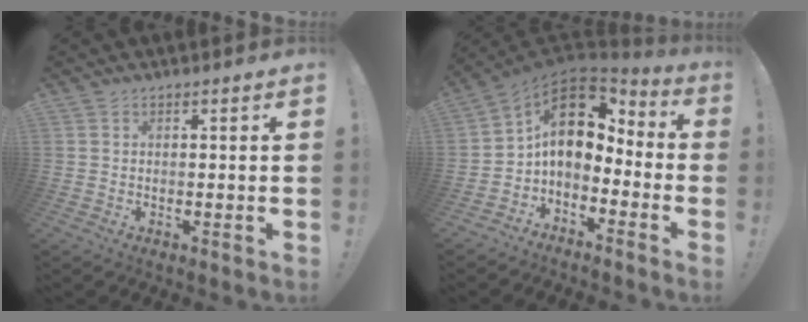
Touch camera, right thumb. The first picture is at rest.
{"total": 13.1, "force": [3.5, 8.9, 8.9], "torque": [-0.138, -0.011, 0.065]}